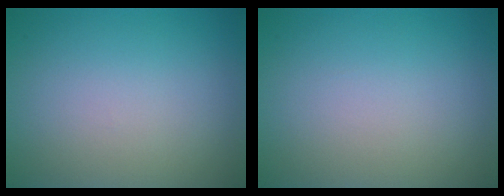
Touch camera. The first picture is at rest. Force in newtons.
{"total": 0.0}